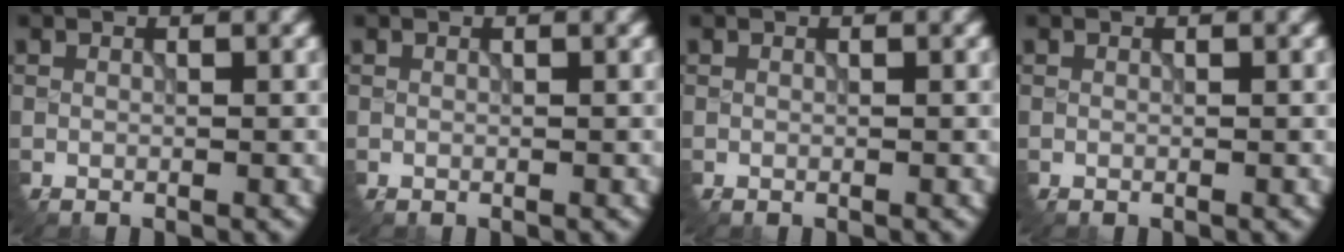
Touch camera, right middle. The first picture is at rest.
{"total": 0.0}
{"total": 0.0}
{"total": 0.0}